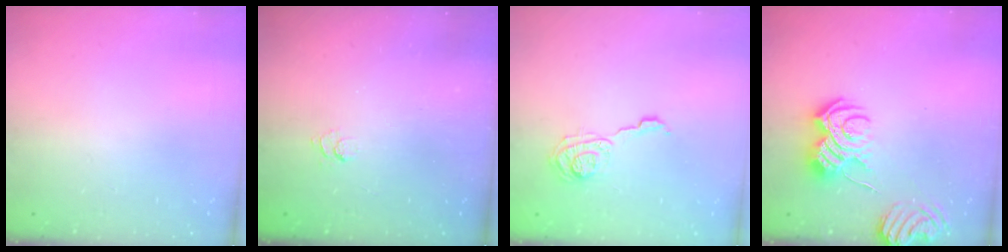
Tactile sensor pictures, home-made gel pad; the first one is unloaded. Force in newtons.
{"total": 2.5, "press": 2.0, "slide": 1.4}
{"total": 9.2, "press": 9.2, "slide": 0.4}
{"total": 8.5, "press": 8.5, "slide": 0.6}